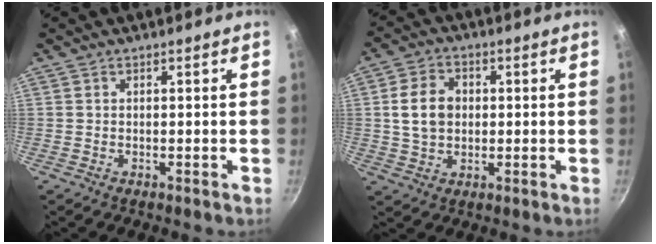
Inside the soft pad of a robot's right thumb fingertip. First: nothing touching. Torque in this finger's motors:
{"motor_torque": [-0.32, 0.53, 0.46, -0.18, 0.06]}